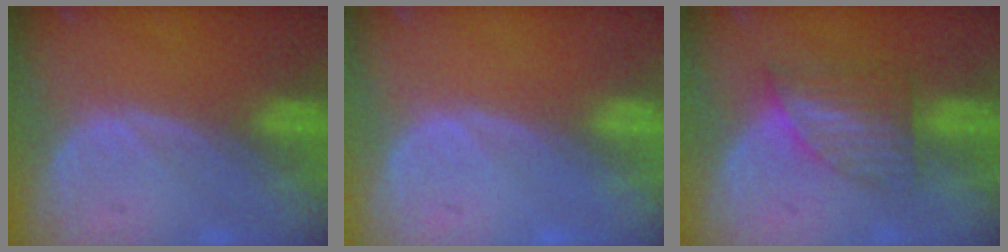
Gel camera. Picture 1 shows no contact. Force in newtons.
{"total": 0.6, "press": 0.1, "slide": 0.6}
{"total": 6.3, "press": 5.6, "slide": 2.8}